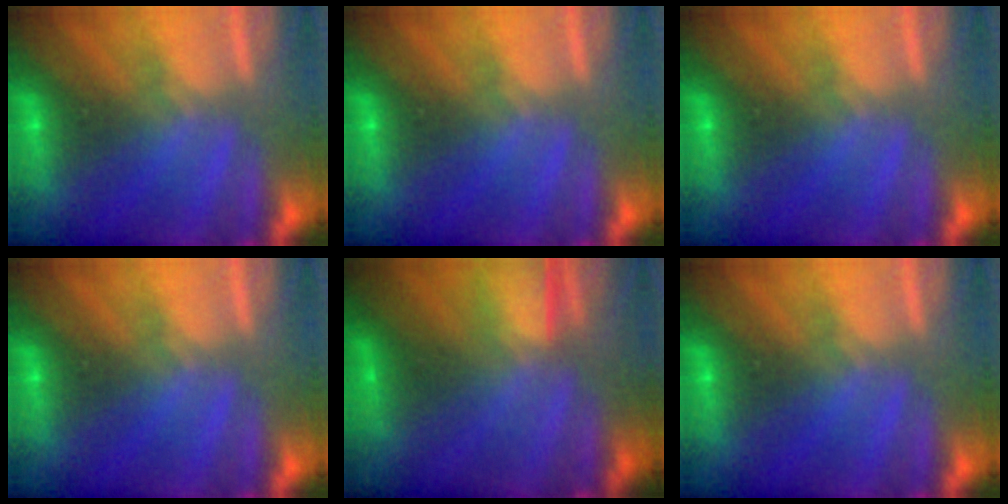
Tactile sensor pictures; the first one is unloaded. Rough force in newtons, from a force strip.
{"total": 0.0}
{"total": 0.0}
{"total": 0.0}
{"total": 1.4}
{"total": 0.0}